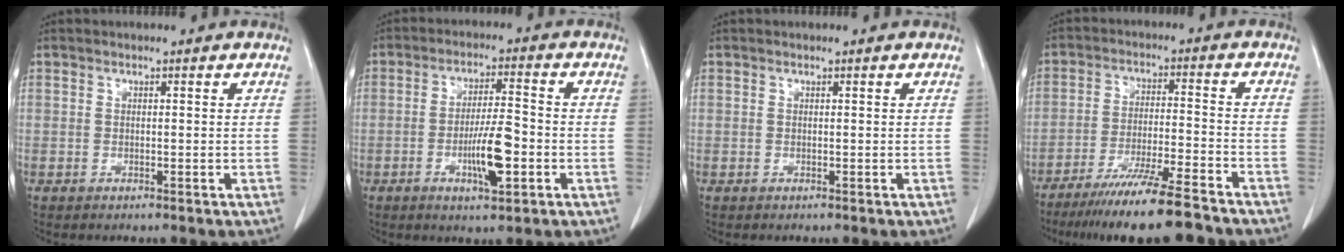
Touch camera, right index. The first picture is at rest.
{"total": 7.6, "force": [-2.5, 1.3, 7.0], "torque": [-0.129, -0.001, -0.040]}
{"total": 0.0}
{"total": 13.4, "force": [-11.0, 0.0, 7.8], "torque": [-0.125, -0.032, -0.177]}